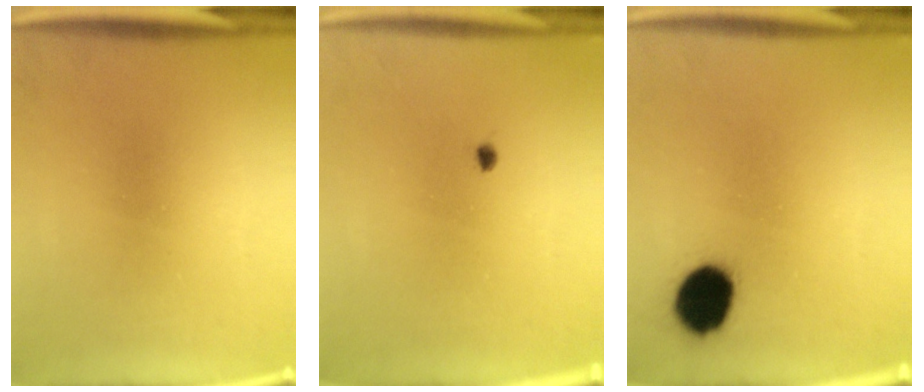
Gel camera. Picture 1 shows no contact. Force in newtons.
{"total": 0.7}
{"total": 10.6}